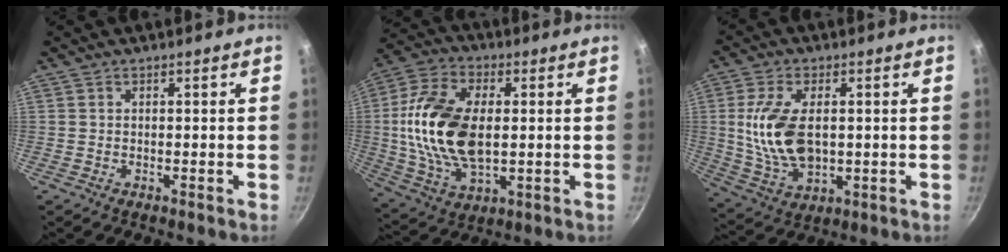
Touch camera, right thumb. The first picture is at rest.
{"total": 19.0, "force": [0.9, 11.0, 15.5], "torque": [-0.292, 0.006, 0.015]}
{"total": 13.4, "force": [1.1, 7.6, 10.9], "torque": [-0.201, -0.009, 0.028]}